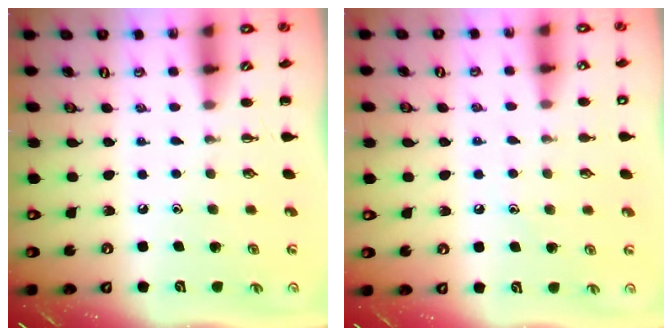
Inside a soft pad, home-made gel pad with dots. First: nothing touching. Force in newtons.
{"total": 6.4, "press": 6.2, "slide": 1.8}